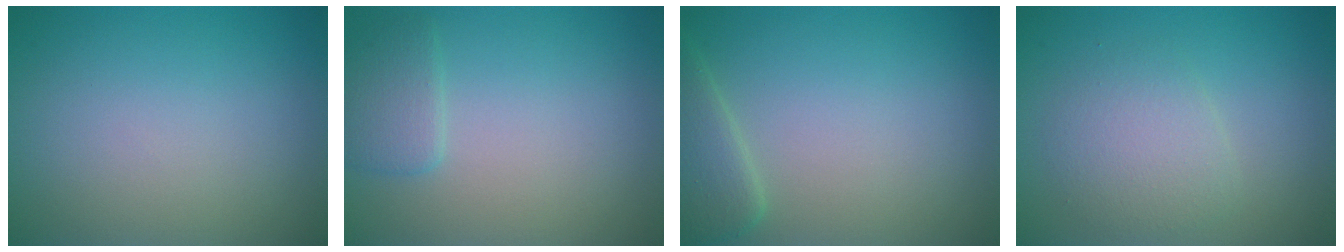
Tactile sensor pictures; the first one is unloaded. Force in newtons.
{"total": 1.9, "press": 1.9, "slide": 0.1}
{"total": 2.8, "press": 2.8, "slide": 0.2}
{"total": 3.0, "press": 3.0, "slide": 0.1}